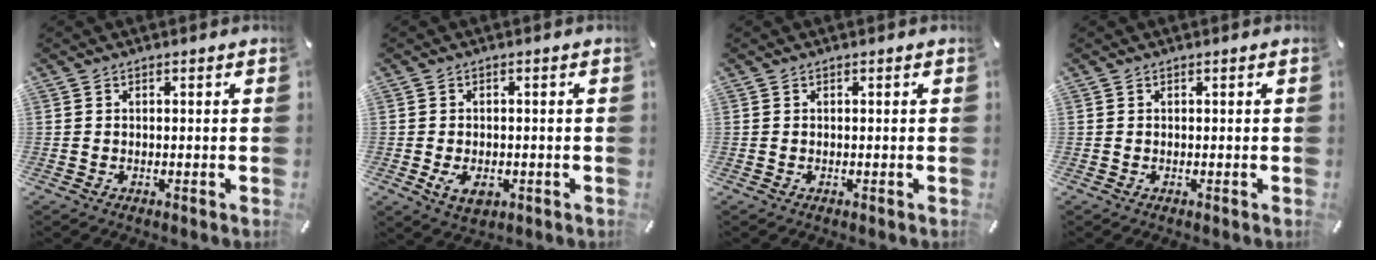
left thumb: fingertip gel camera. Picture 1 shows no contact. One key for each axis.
{"total": 4.1, "fx": -1.2, "fy": 2.7, "fz": 2.8, "tx": -0.052, "ty": -0.001, "tz": -0.024}
{"total": 0.0}
{"total": 0.0}